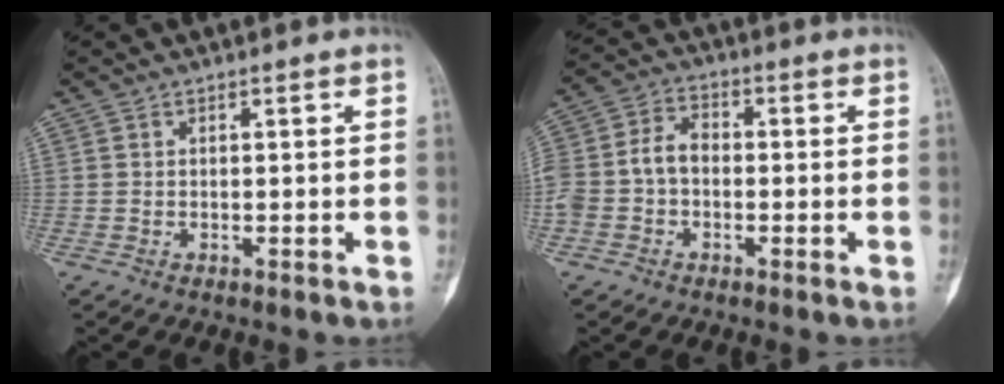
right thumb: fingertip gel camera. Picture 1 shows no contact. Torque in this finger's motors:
{"motor_torque": [1.18, 1.09, 0.98, -0.36, 0.08]}